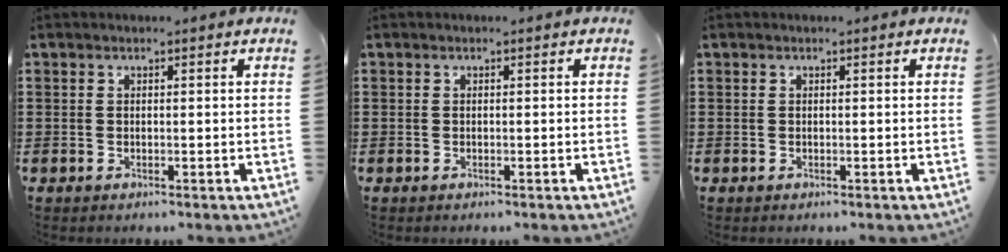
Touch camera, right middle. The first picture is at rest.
{"total": 0.0}
{"total": 0.0}